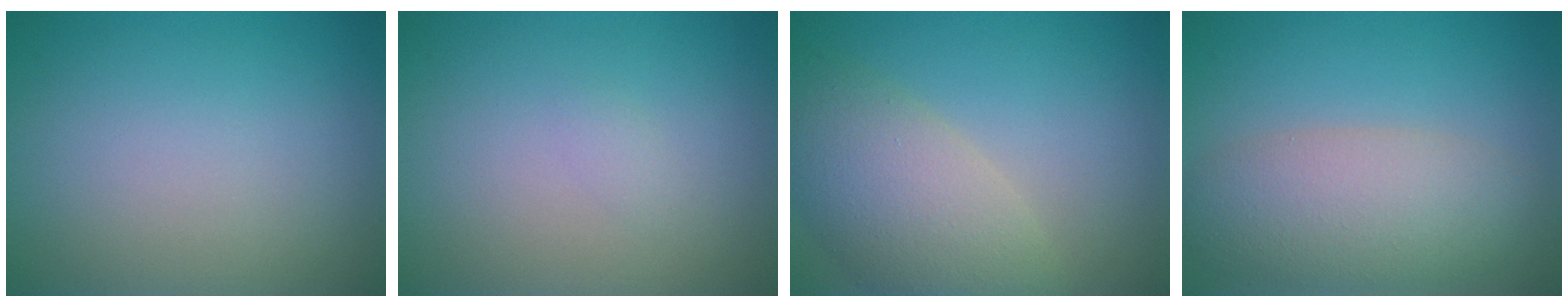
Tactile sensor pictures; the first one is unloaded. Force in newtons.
{"total": 0.5, "press": 0.5, "slide": 0.1}
{"total": 6.9, "press": 6.9, "slide": 0.9}
{"total": 6.1, "press": 6.1, "slide": 0.4}